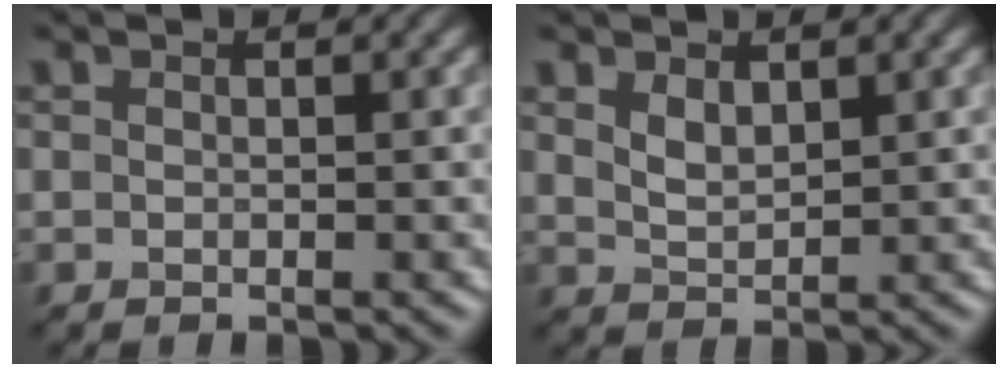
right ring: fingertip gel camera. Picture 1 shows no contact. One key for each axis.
{"total": 2.0, "fx": 1.1, "fy": 1.1, "fz": 1.3, "tx": -0.031, "ty": -0.005, "tz": 0.029}